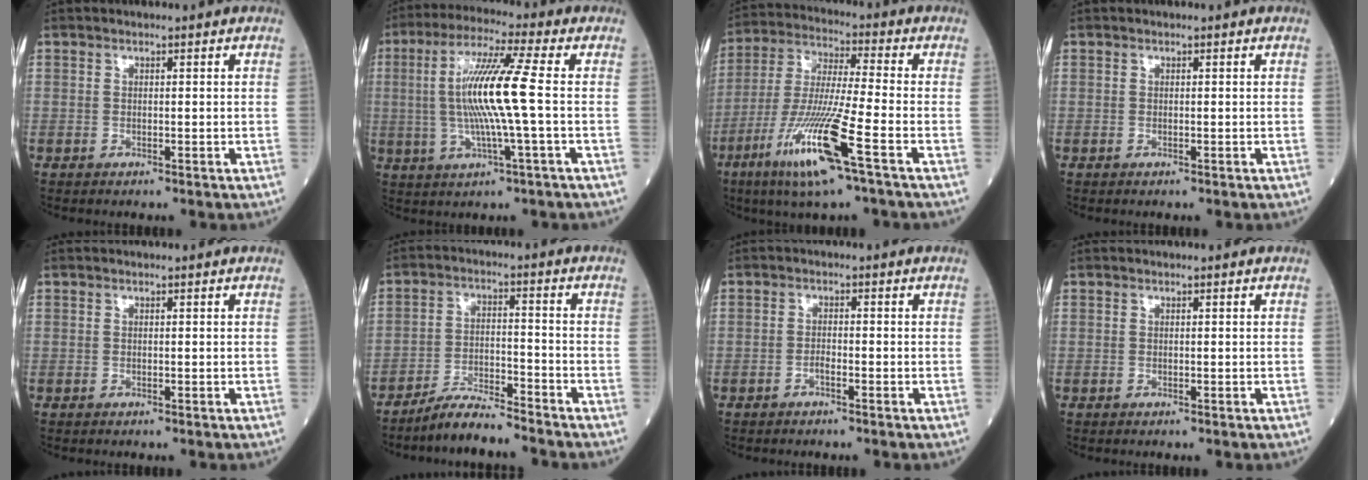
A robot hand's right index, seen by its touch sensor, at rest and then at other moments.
{"total": 11.9, "force": [0.2, -0.7, 11.9], "torque": [-0.238, 0.008, 0.000]}
{"total": 14.7, "force": [-7.0, -0.3, 13.0], "torque": [-0.270, -0.027, -0.131]}
{"total": 0.0}
{"total": 0.0}
{"total": 6.4, "force": [-6.0, 0.2, 2.2], "torque": [-0.039, -0.011, -0.112]}
{"total": 1.3, "force": [-0.8, 0.3, 1.0], "torque": [-0.015, 0.003, -0.015]}
{"total": 0.0}